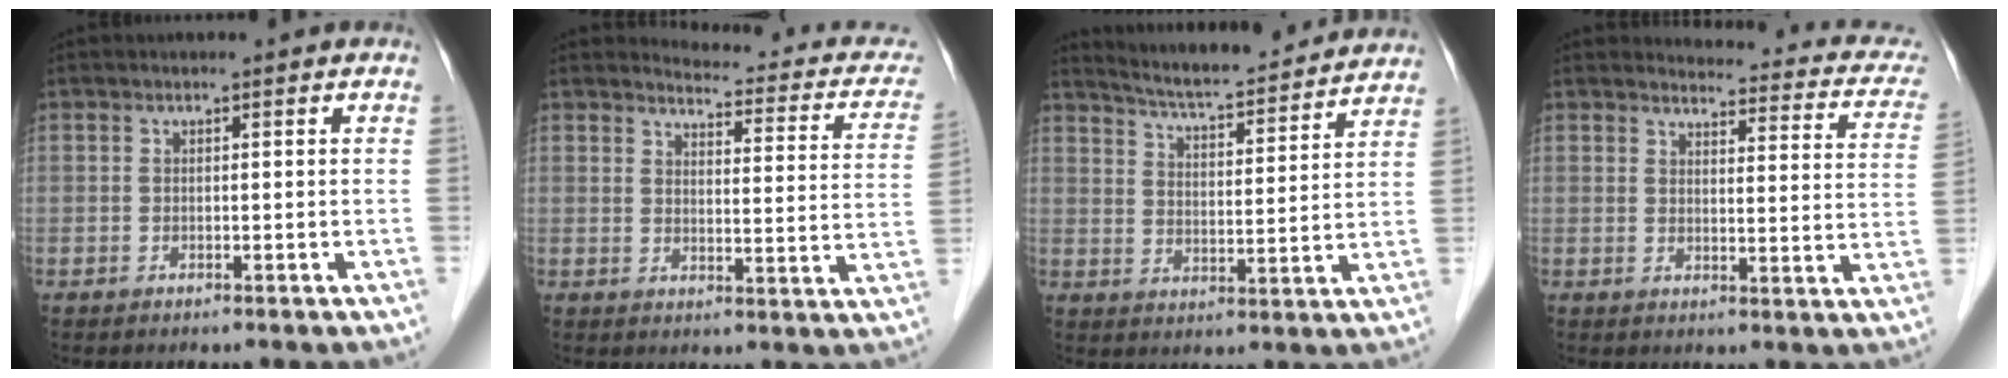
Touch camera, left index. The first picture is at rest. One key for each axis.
{"total": 13.1, "fx": 12.1, "fy": 3.4, "fz": 3.8, "tx": -0.024, "ty": -0.027, "tz": 0.114}
{"total": 16.8, "fx": 15.8, "fy": 1.6, "fz": 5.4, "tx": -0.087, "ty": 0.000, "tz": 0.216}
{"total": 15.3, "fx": 14.2, "fy": 3.8, "fz": 4.2, "tx": -0.015, "ty": -0.043, "tz": 0.124}